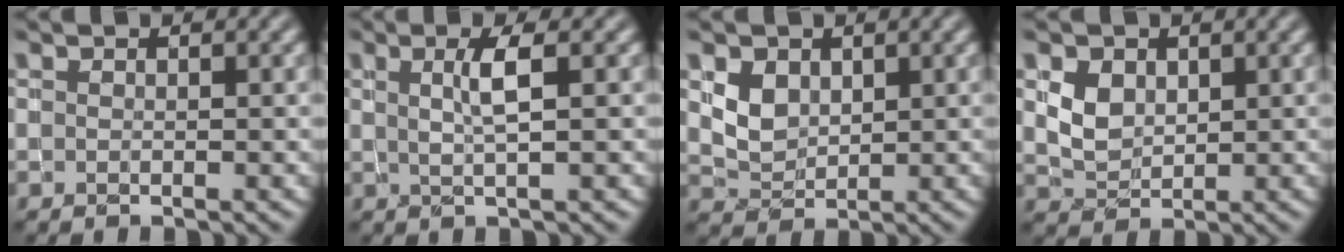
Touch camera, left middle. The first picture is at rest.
{"total": 2.4, "force": [0.3, 0.5, 2.3], "torque": [-0.038, -0.002, 0.005]}
{"total": 2.4, "force": [0.7, 1.9, 1.3], "torque": [-0.029, -0.006, 0.019]}
{"total": 2.5, "force": [0.7, 2.0, 1.4], "torque": [-0.032, -0.004, 0.016]}